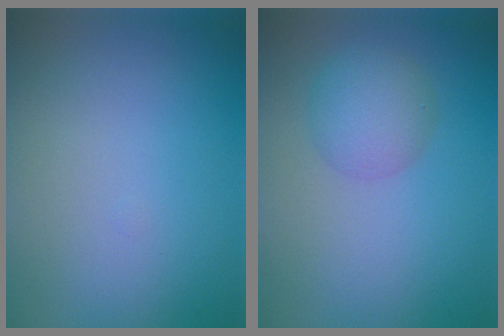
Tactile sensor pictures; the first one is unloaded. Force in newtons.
{"total": 3.1, "press": 3.1, "slide": 0.1}